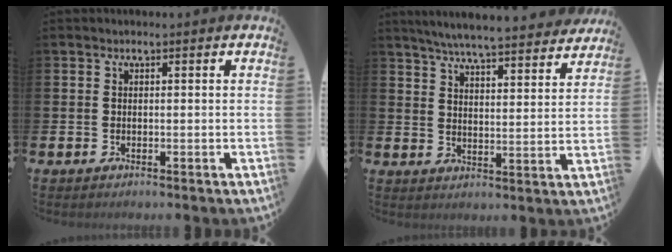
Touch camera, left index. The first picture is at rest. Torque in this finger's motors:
{"motor_torque": [0.92, -1.22, 0.76, 0.21]}